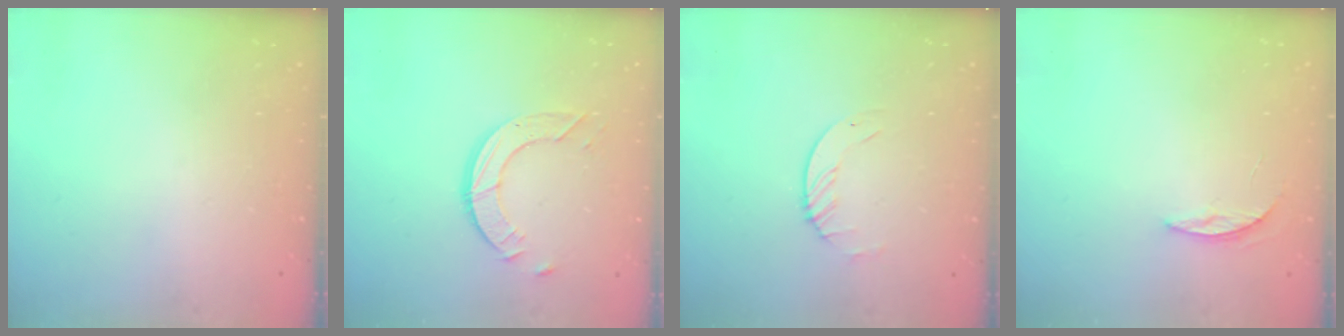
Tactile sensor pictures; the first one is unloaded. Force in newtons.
{"total": 6.9, "press": 6.9, "slide": 0.6}
{"total": 1.6, "press": 1.6, "slide": 0.2}
{"total": 4.5, "press": 4.4, "slide": 0.4}